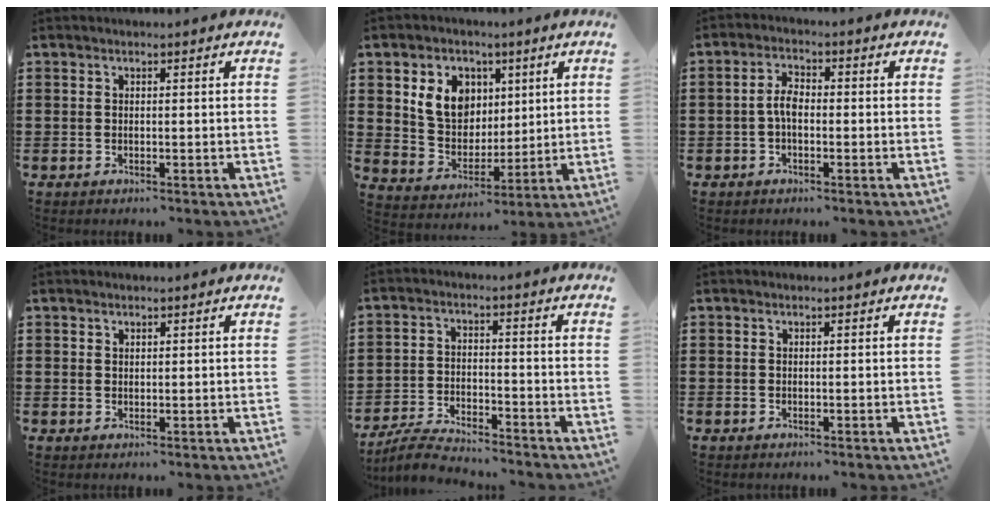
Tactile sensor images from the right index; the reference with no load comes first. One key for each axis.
{"total": 8.6, "fx": 3.2, "fy": 7.1, "fz": 3.5, "tx": -0.085, "ty": 0.015, "tz": 0.061}
{"total": 3.5, "fx": -0.7, "fy": 1.7, "fz": 2.9, "tx": -0.070, "ty": 0.001, "tz": -0.018}
{"total": 0.9, "fx": 0.7, "fy": 0.5, "fz": 0.1, "tx": -0.004, "ty": 0.002, "tz": 0.013}
{"total": 5.2, "fx": -5.0, "fy": 0.4, "fz": 1.3, "tx": -0.037, "ty": -0.002, "tz": -0.101}
{"total": 0.0}